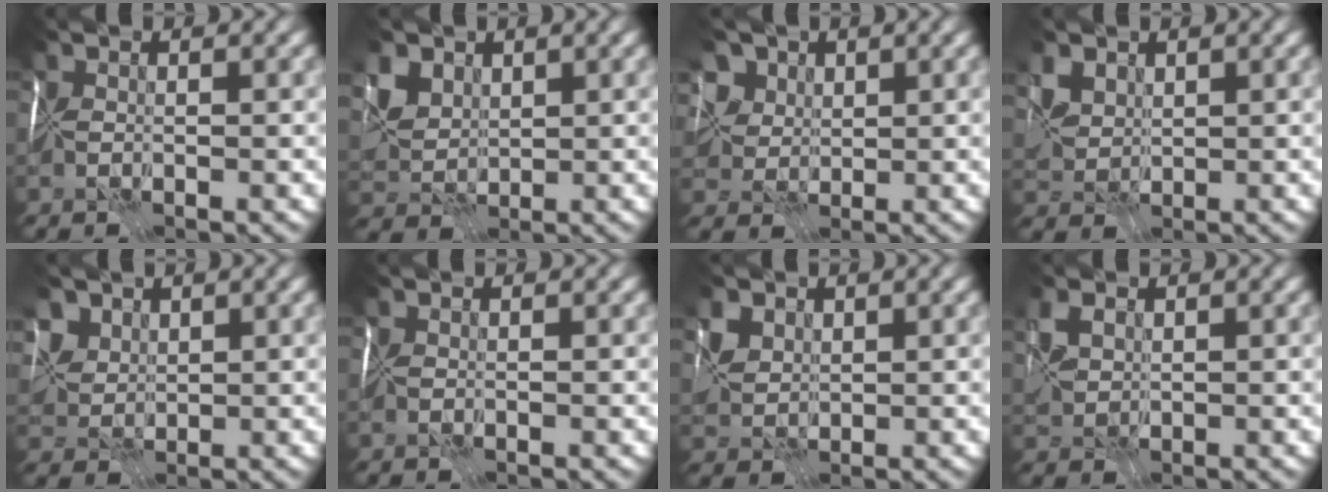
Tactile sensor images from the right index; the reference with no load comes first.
{"total": 4.0, "force": [2.3, 2.6, 2.0], "torque": [-0.056, 0.008, 0.048]}
{"total": 5.6, "force": [3.6, 3.8, 2.1], "torque": [-0.048, 0.007, 0.056]}
{"total": 2.4, "force": [1.9, 1.2, 0.9], "torque": [-0.028, 0.001, 0.035]}
{"total": 3.6, "force": [2.6, 2.0, 1.4], "torque": [-0.047, 0.006, 0.056]}
{"total": 0.0}
{"total": 2.7, "force": [1.8, 1.7, 1.2], "torque": [-0.040, 0.007, 0.038]}
{"total": 2.0, "force": [1.1, 1.1, 1.2], "torque": [-0.026, 0.000, 0.023]}